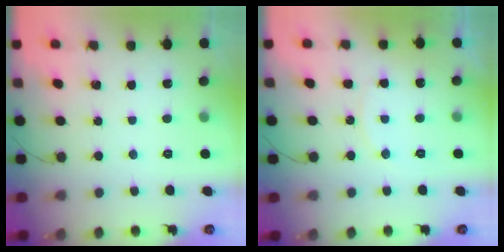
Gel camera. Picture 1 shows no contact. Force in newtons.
{"total": 6.8, "press": 6.8, "slide": 0.5}